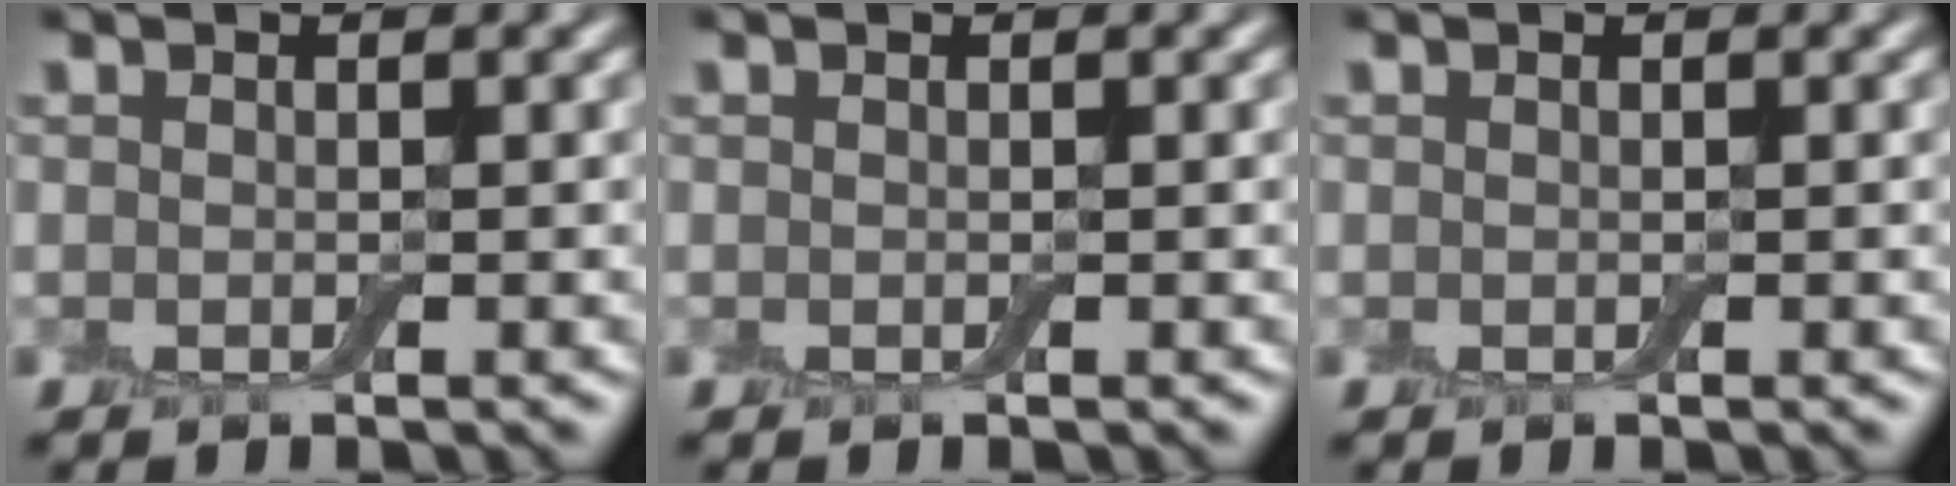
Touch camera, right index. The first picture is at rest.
{"total": 0.0}
{"total": 0.0}